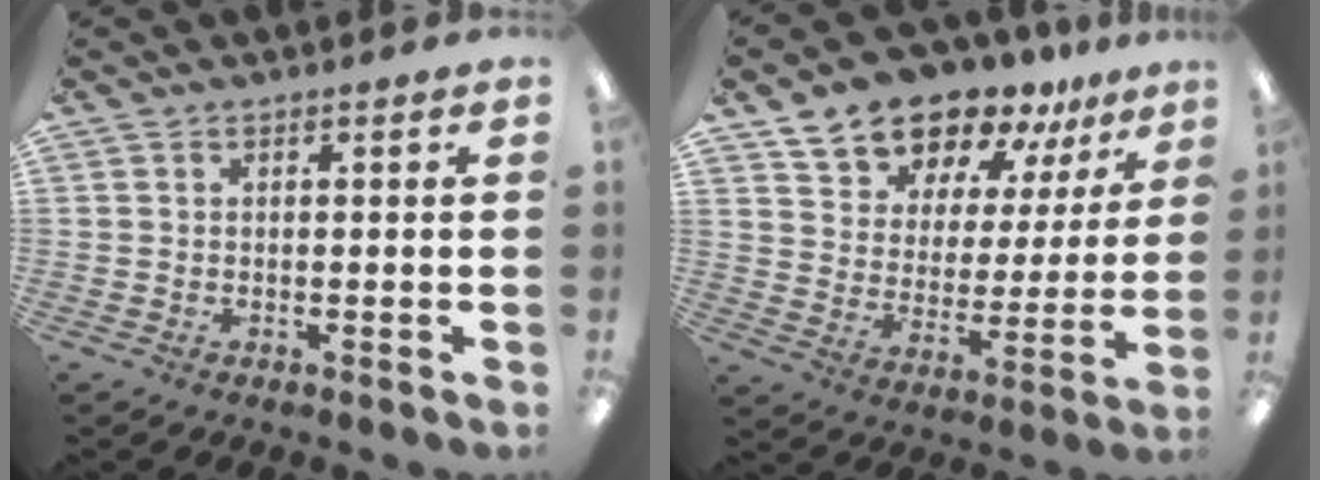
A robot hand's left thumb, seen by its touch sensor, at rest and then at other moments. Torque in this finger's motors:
{"motor_torque": [0.25, 0.31, 1.45, -1.33, 0.18]}